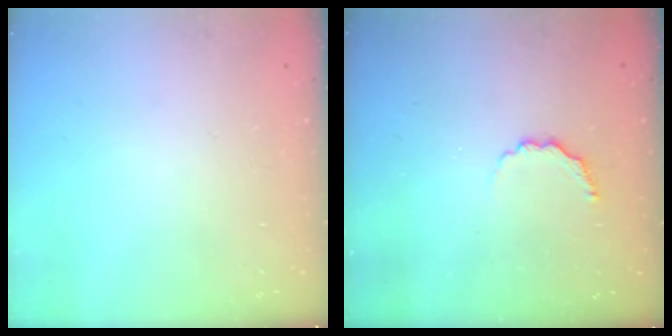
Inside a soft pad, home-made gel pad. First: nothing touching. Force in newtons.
{"total": 4.7, "press": 4.6, "slide": 1.1}